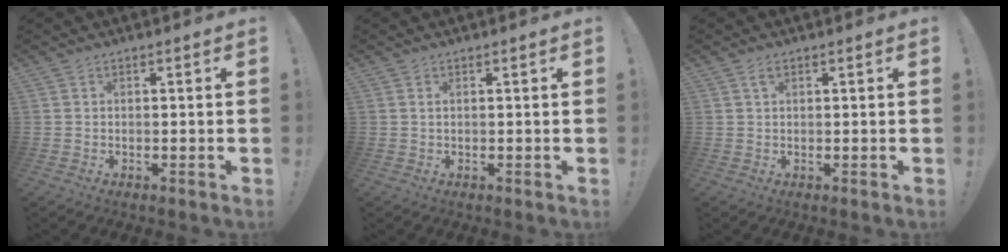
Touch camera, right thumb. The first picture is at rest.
{"total": 0.7, "force": [0.3, 0.1, 0.6], "torque": [-0.010, 0.001, 0.004]}
{"total": 1.6, "force": [0.9, 0.6, 1.1], "torque": [-0.016, -0.001, 0.015]}